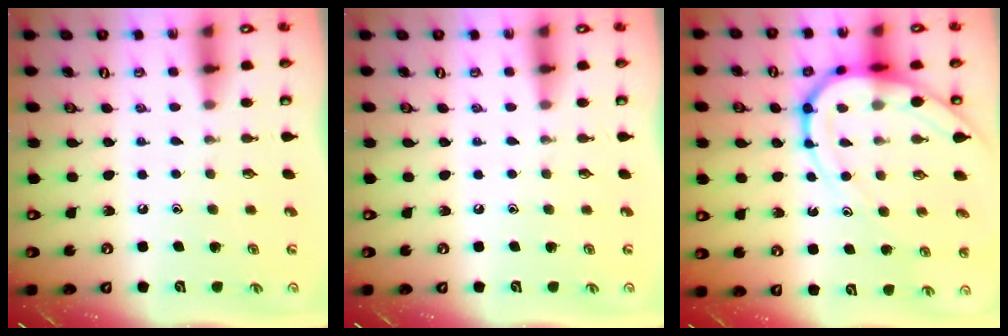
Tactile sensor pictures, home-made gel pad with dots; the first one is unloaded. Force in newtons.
{"total": 0.0}
{"total": 12.8, "press": 12.8, "slide": 1.3}